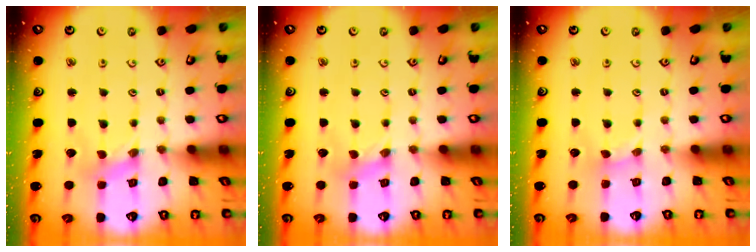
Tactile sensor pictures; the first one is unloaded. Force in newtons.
{"total": 0.8, "press": 0.8, "slide": 0.2}
{"total": 0.6, "press": 0.5, "slide": 0.1}